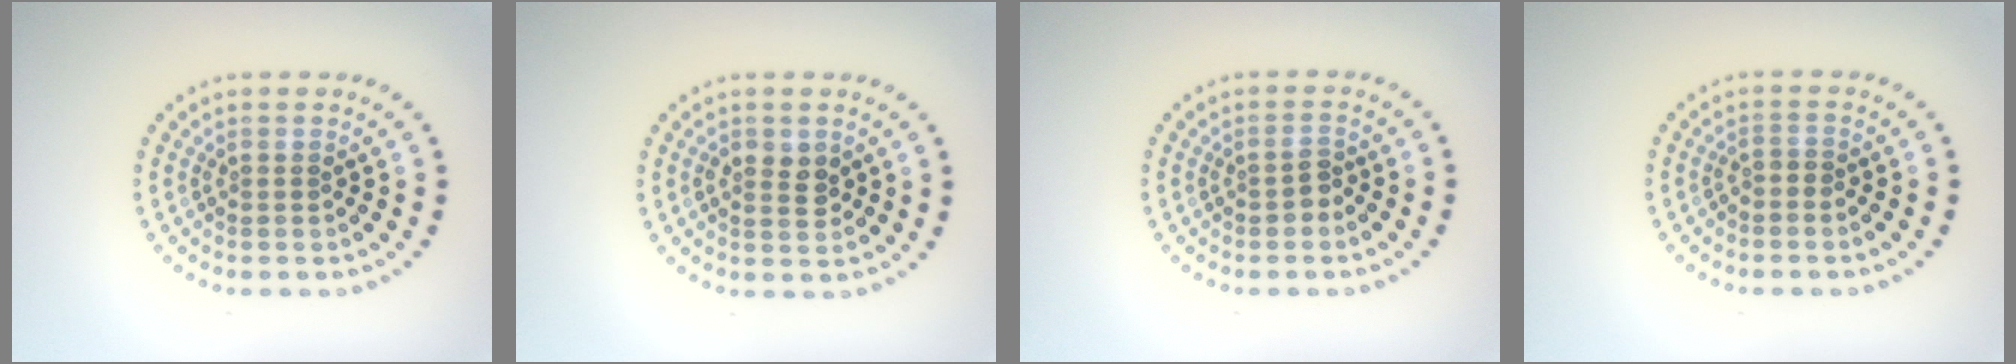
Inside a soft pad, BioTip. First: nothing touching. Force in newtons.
{"total": 2.2, "press": 2.2, "slide": 0.2}
{"total": 1.2, "press": 1.2, "slide": 0.3}
{"total": 0.6, "press": 0.4, "slide": 0.4}